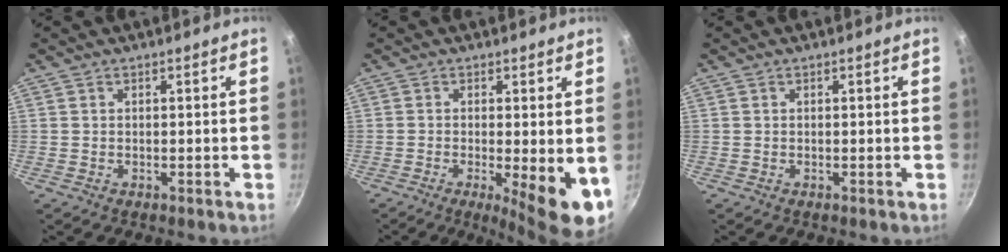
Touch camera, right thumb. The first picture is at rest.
{"total": 9.4, "force": [-1.8, 2.3, 9.0], "torque": [-0.114, -0.010, -0.017]}
{"total": 0.0}